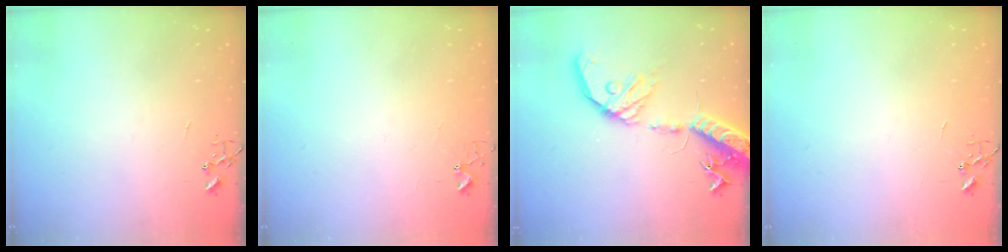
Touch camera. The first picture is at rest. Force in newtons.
{"total": 2.7, "press": 2.7, "slide": 0.2}
{"total": 20.1, "press": 19.7, "slide": 3.7}
{"total": 0.0}